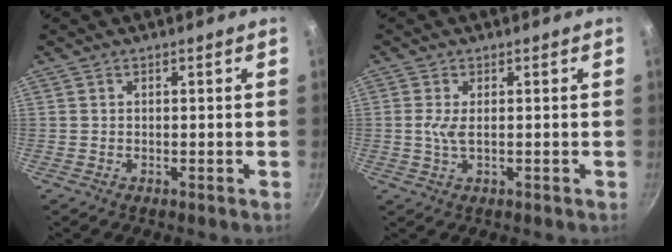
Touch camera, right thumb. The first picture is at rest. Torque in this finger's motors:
{"motor_torque": [0.03, -0.01, 0.43, 0.03, 0.17]}